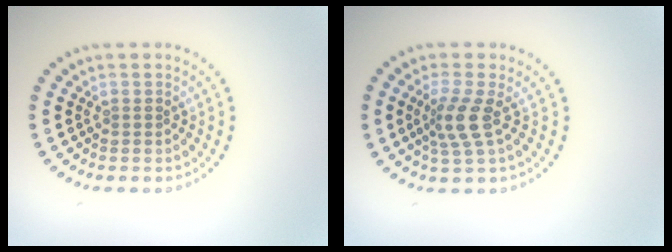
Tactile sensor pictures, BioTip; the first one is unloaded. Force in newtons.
{"total": 2.9, "press": 2.2, "slide": 1.9}